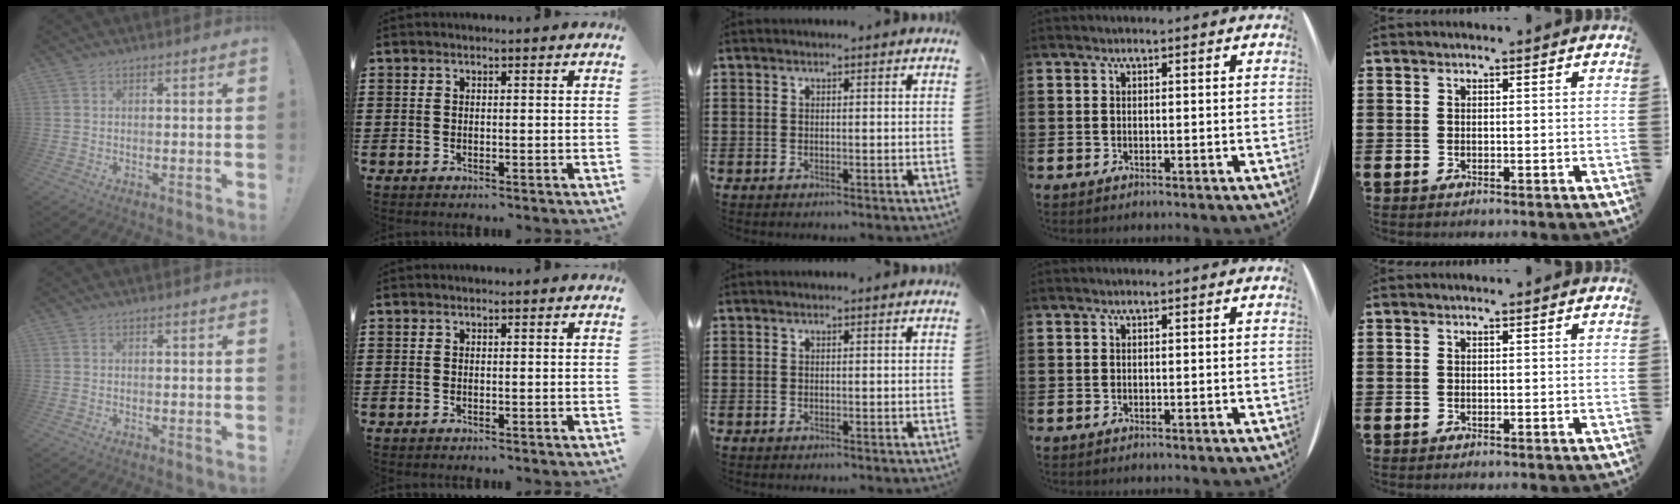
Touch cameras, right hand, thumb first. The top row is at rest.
{}